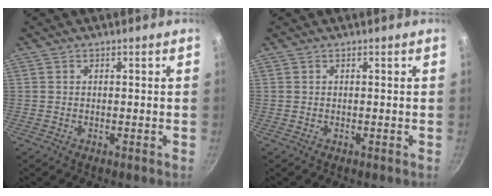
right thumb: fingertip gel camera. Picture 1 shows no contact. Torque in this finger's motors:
{"motor_torque": [0.00, 0.00, 0.00, 0.00, 0.00]}